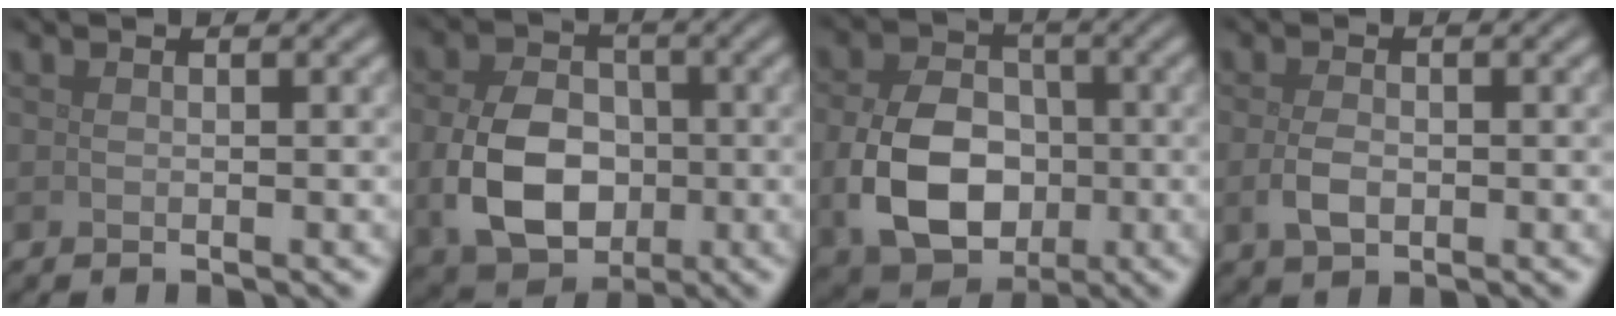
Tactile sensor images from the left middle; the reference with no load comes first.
{"total": 7.6, "force": [-1.2, 5.6, 5.0], "torque": [-0.106, -0.010, -0.021]}
{"total": 8.4, "force": [-1.5, 6.2, 5.5], "torque": [-0.115, -0.011, -0.028]}
{"total": 2.1, "force": [-0.4, 1.3, 1.6], "torque": [-0.037, -0.003, -0.007]}